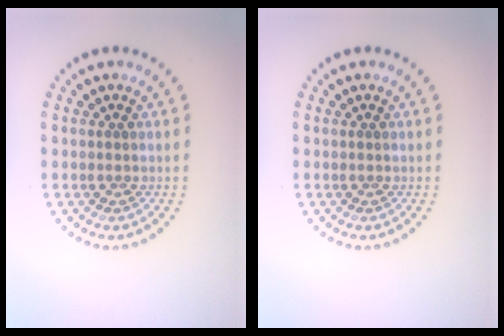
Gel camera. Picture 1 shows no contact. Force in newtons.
{"total": 0.0}